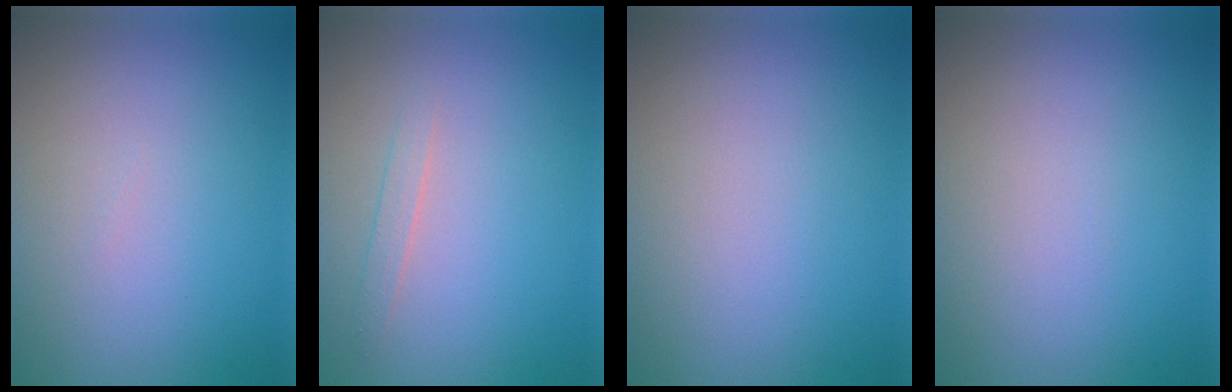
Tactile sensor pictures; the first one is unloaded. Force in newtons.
{"total": 1.1, "press": 1.1, "slide": 0.0}
{"total": 0.0}
{"total": 0.0}